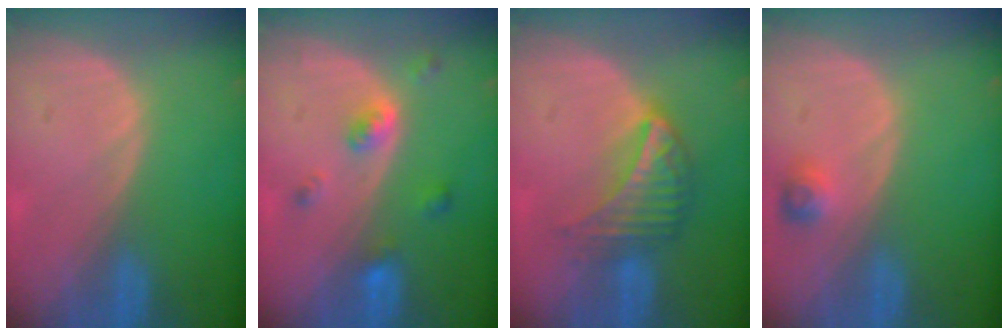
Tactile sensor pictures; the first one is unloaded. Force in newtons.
{"total": 4.4, "press": 4.1, "slide": 1.7}
{"total": 6.8, "press": 6.1, "slide": 3.0}
{"total": 2.4, "press": 2.2, "slide": 0.9}